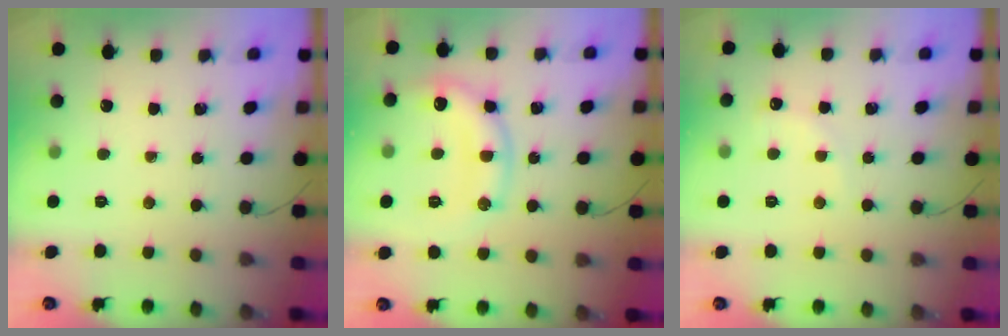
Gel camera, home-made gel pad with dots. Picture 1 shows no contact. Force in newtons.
{"total": 12.7, "press": 12.7, "slide": 0.8}
{"total": 3.8, "press": 3.7, "slide": 1.2}